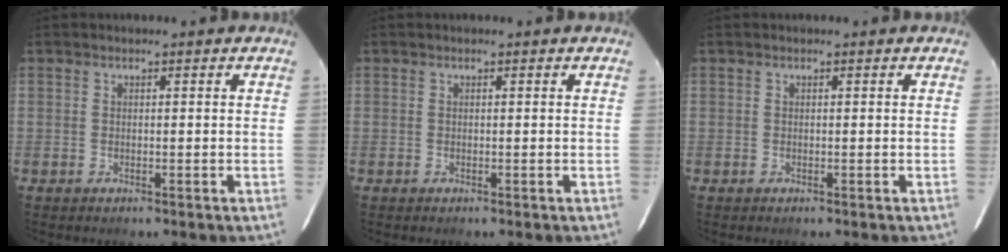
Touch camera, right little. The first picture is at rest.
{"total": 0.0}
{"total": 0.0}